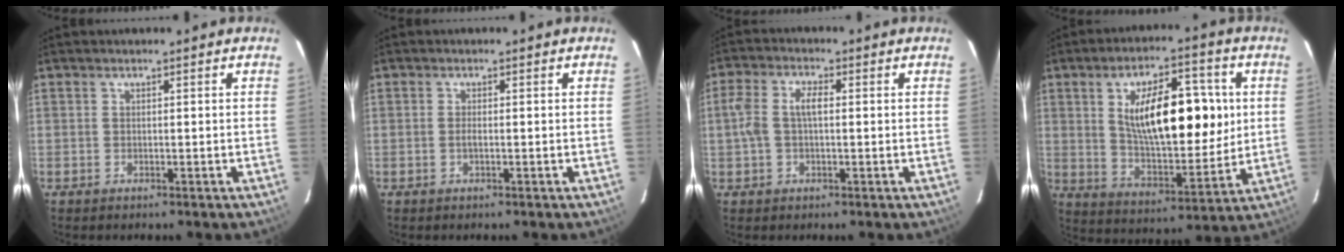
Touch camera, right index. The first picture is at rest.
{"total": 1.0, "force": [-0.3, 0.1, 1.0], "torque": [-0.021, 0.000, -0.005]}
{"total": 5.4, "force": [0.1, 2.6, 4.7], "torque": [-0.097, 0.011, 0.001]}
{"total": 18.6, "force": [3.9, 8.1, 16.2], "torque": [-0.264, 0.006, 0.072]}